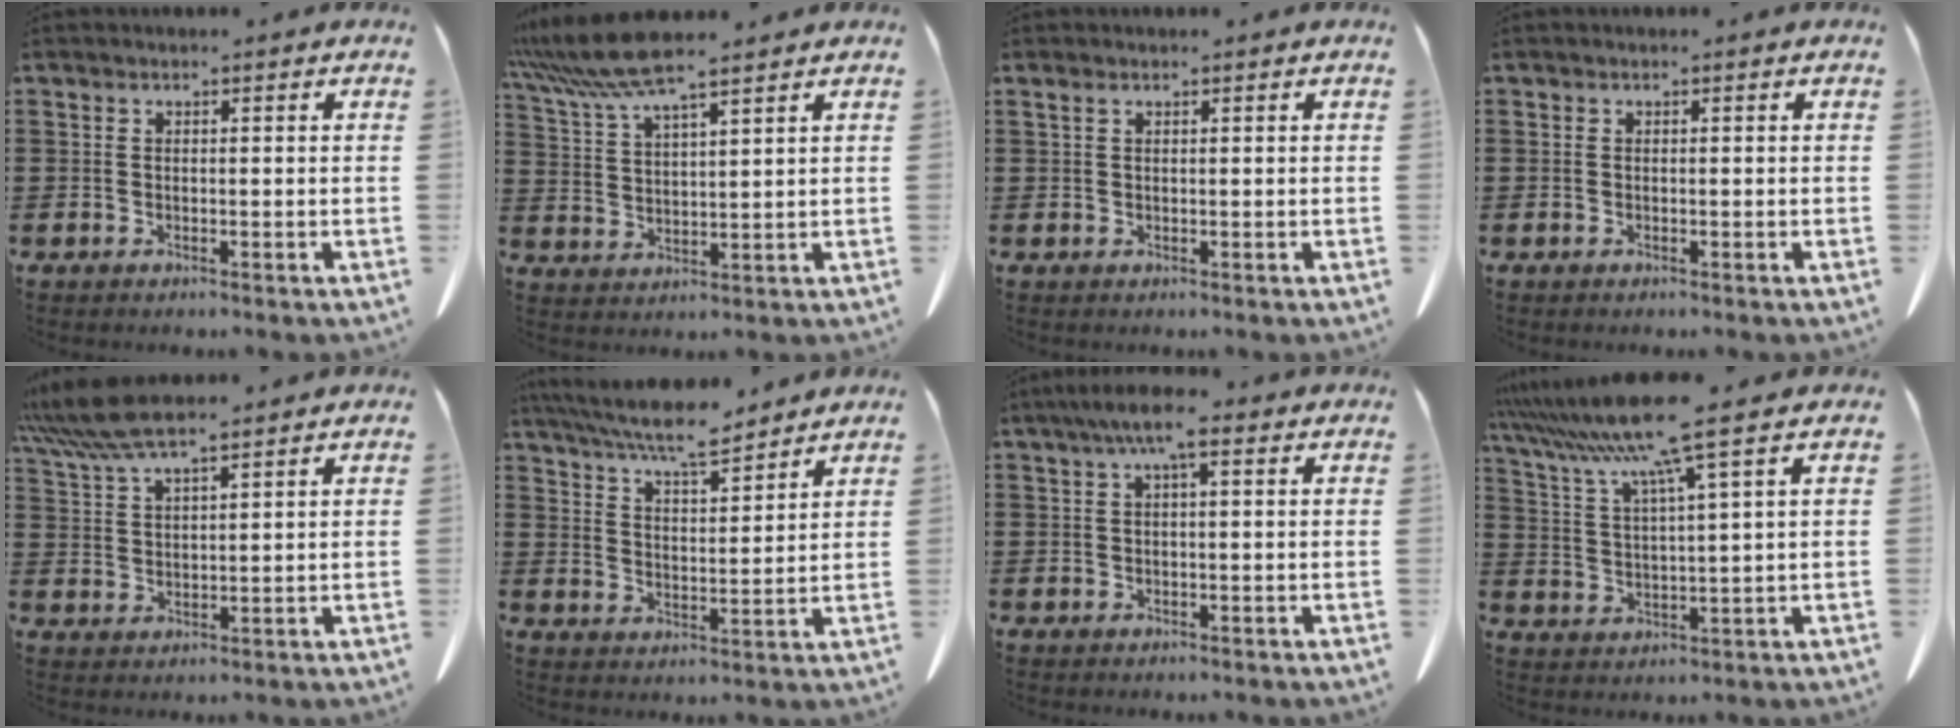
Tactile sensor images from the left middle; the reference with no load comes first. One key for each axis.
{"total": 7.8, "fx": 6.3, "fy": 0.5, "fz": 4.6, "tx": -0.116, "ty": -0.021, "tz": 0.111}
{"total": 0.9, "fx": 0.5, "fy": 0.3, "fz": 0.7, "tx": -0.017, "ty": 0.002, "tz": 0.009}
{"total": 0.0}
{"total": 7.3, "fx": 5.9, "fy": 1.0, "fz": 4.2, "tx": -0.105, "ty": -0.012, "tz": 0.107}
{"total": 8.6, "fx": 7.4, "fy": 0.9, "fz": 4.2, "tx": -0.104, "ty": -0.029, "tz": 0.132}
{"total": 5.0, "fx": 1.9, "fy": 1.0, "fz": 4.5, "tx": -0.087, "ty": 0.009, "tz": 0.031}
{"total": 9.6, "fx": 6.5, "fy": -0.4, "fz": 7.1, "tx": -0.165, "ty": -0.032, "tz": 0.105}